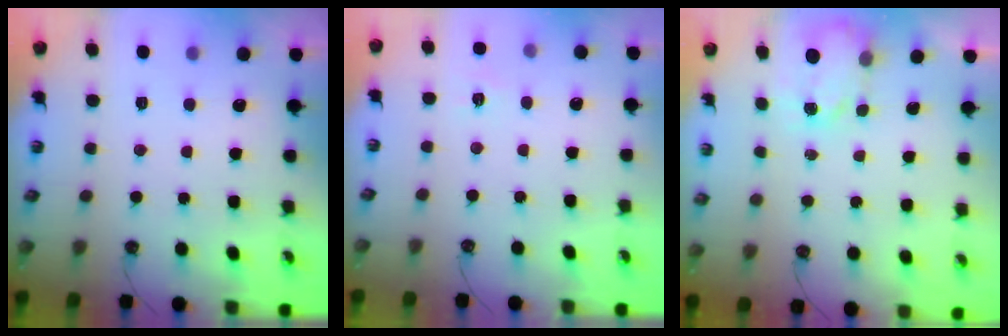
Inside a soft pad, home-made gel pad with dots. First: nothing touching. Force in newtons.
{"total": 3.9, "press": 3.9, "slide": 0.5}
{"total": 3.6, "press": 3.6, "slide": 0.4}